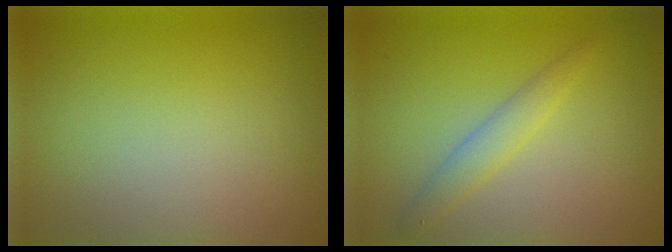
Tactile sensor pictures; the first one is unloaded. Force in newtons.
{"total": 2.0, "press": 2.0, "slide": 0.1}